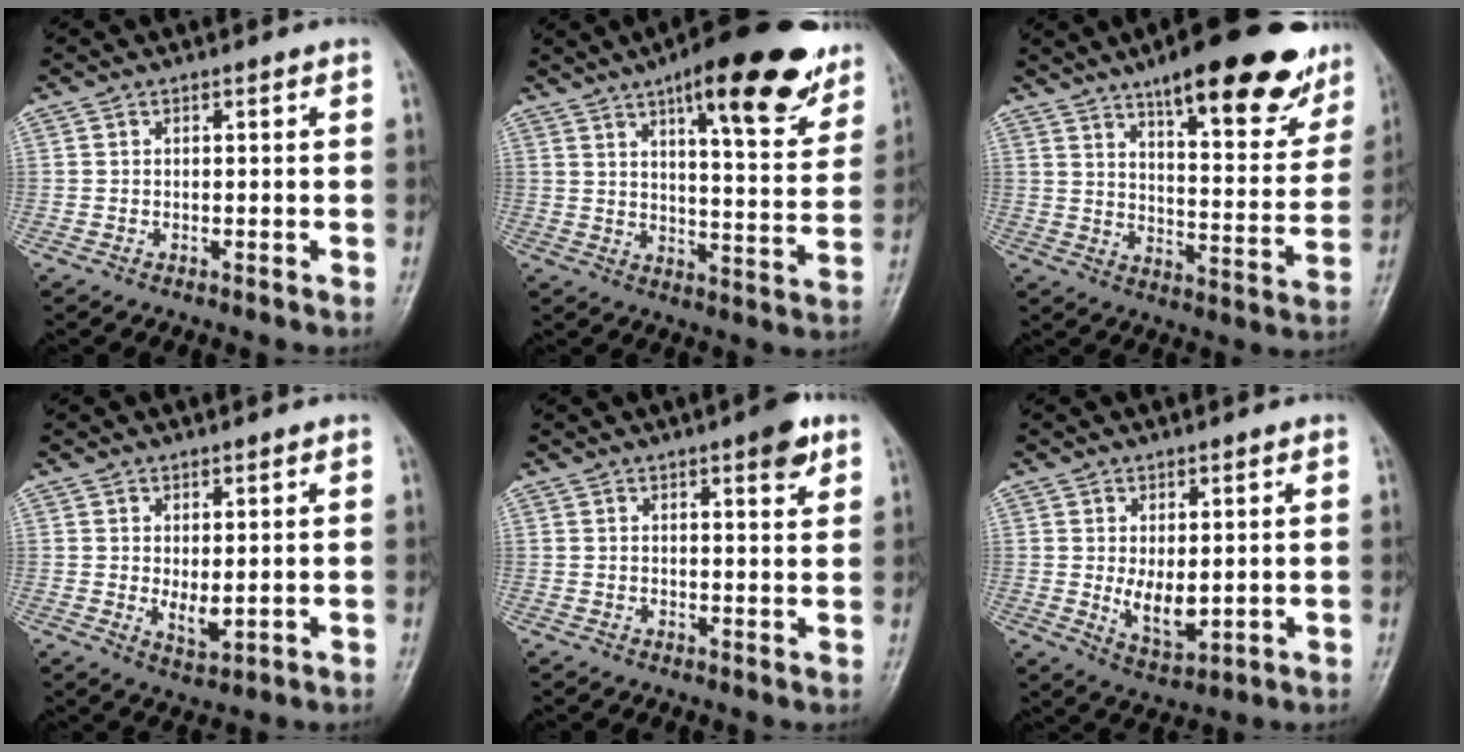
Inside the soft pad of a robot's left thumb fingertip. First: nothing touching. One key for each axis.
{"total": 21.7, "fx": 13.2, "fy": 6.2, "fz": 16.2, "tx": -0.190, "ty": -0.047, "tz": 0.184}
{"total": 24.0, "fx": 15.7, "fy": 7.2, "fz": 16.7, "tx": -0.188, "ty": -0.054, "tz": 0.219}
{"total": 3.8, "fx": 0.4, "fy": 1.6, "fz": 3.4, "tx": -0.053, "ty": -0.015, "tz": 0.015}
{"total": 4.8, "fx": 2.9, "fy": 1.2, "fz": 3.6, "tx": -0.041, "ty": -0.013, "tz": 0.034}
{"total": 6.2, "fx": 0.4, "fy": 3.1, "fz": 5.4, "tx": -0.079, "ty": -0.019, "tz": 0.021}